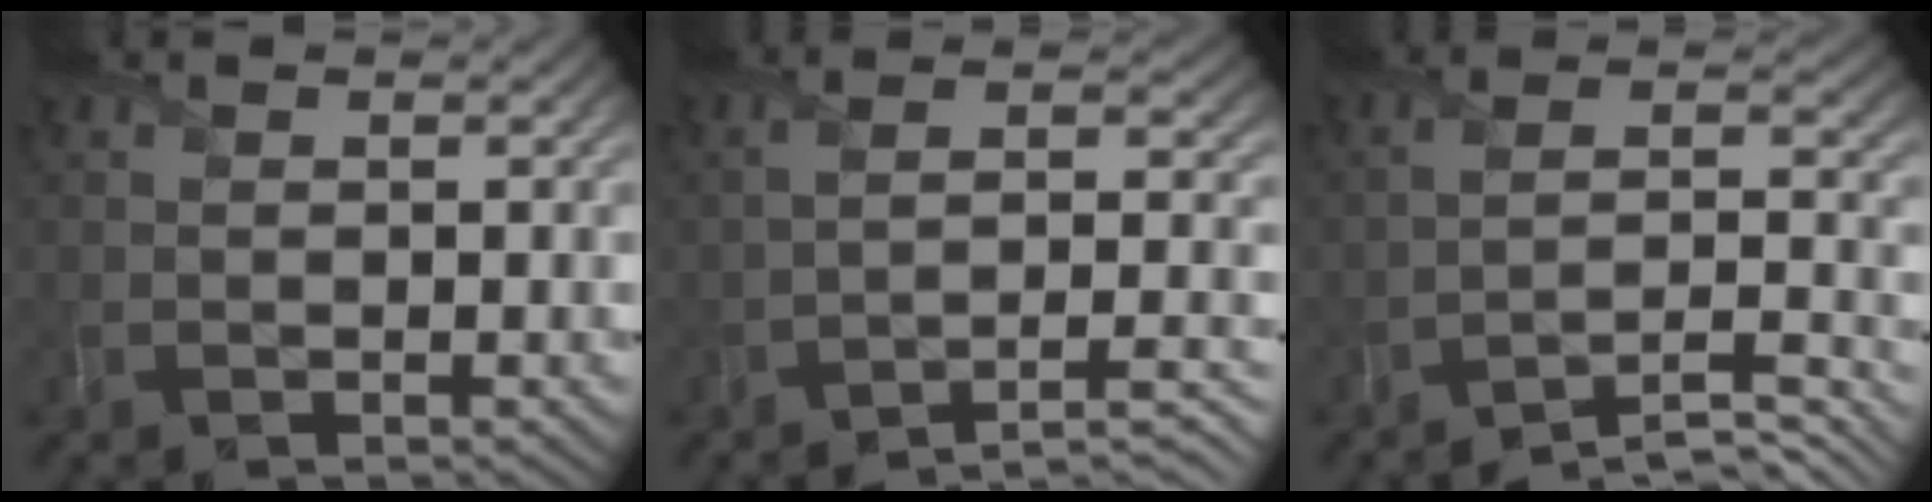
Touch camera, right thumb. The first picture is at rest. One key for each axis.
{"total": 9.2, "fx": -5.5, "fy": 2.7, "fz": 6.9, "tx": -0.104, "ty": 0.003, "tz": -0.085}
{"total": 9.0, "fx": -6.5, "fy": 2.1, "fz": 5.8, "tx": -0.093, "ty": 0.009, "tz": -0.109}